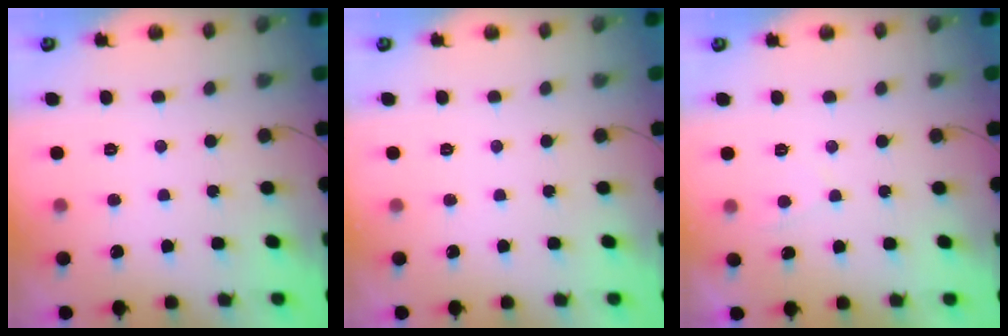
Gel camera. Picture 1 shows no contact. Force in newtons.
{"total": 0.0}
{"total": 0.9, "press": 0.7, "slide": 0.5}